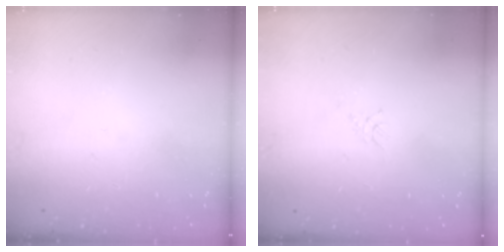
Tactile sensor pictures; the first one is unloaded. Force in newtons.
{"total": 1.1, "press": 1.1, "slide": 0.3}